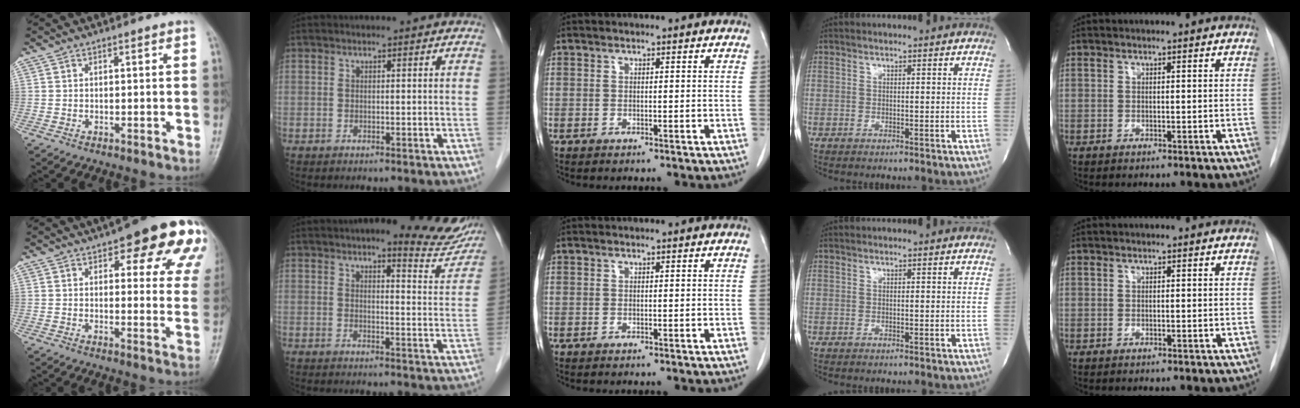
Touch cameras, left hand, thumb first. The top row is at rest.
{"thumb": {"total": 19.2, "force": [10.4, 7.0, 14.5], "torque": [-0.138, -0.025, 0.115]}, "index": {"total": 11.2, "force": [10.2, 2.3, 4.1], "torque": [-0.031, -0.021, 0.101]}}